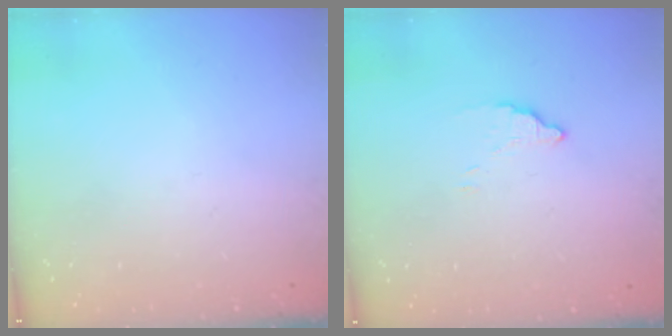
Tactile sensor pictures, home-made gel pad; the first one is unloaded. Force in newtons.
{"total": 2.5, "press": 2.5, "slide": 0.1}